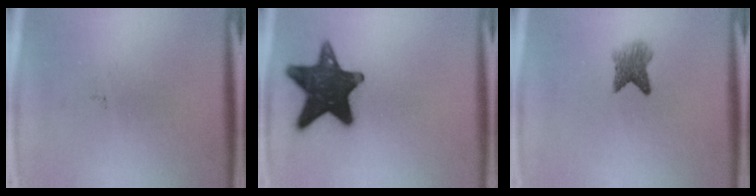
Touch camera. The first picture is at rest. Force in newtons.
{"total": 15.8}
{"total": 3.5}